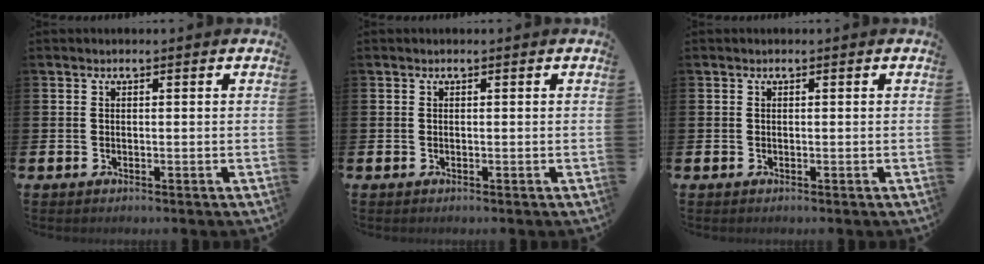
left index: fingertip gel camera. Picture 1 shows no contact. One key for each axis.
{"total": 0.0}
{"total": 0.0}